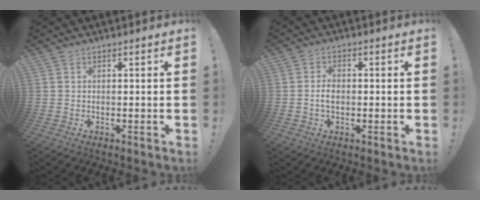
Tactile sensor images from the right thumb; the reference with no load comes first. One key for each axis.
{"total": 3.5, "fx": -0.3, "fy": 2.2, "fz": 2.7, "tx": -0.035, "ty": 0.004, "tz": -0.008}